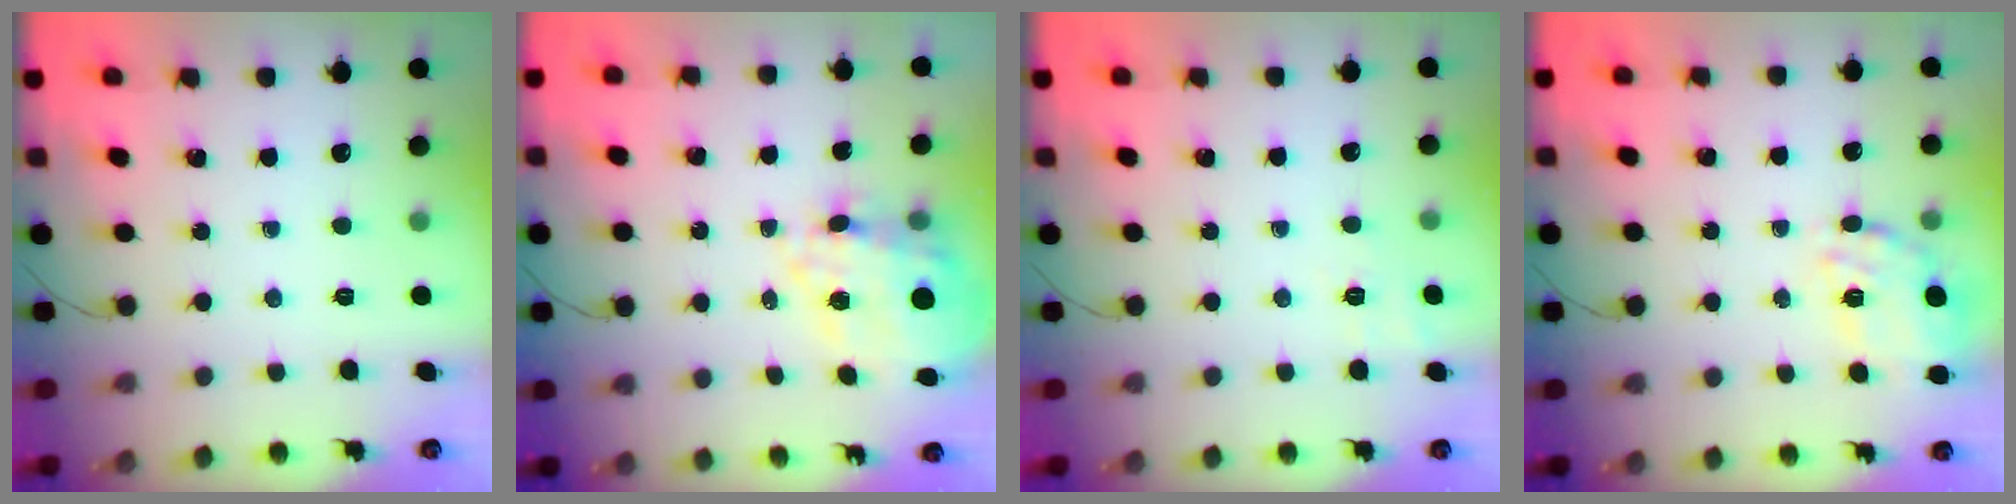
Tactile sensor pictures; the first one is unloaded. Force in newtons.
{"total": 17.2, "press": 16.8, "slide": 3.7}
{"total": 2.6, "press": 1.9, "slide": 1.8}
{"total": 17.7, "press": 17.5, "slide": 2.9}